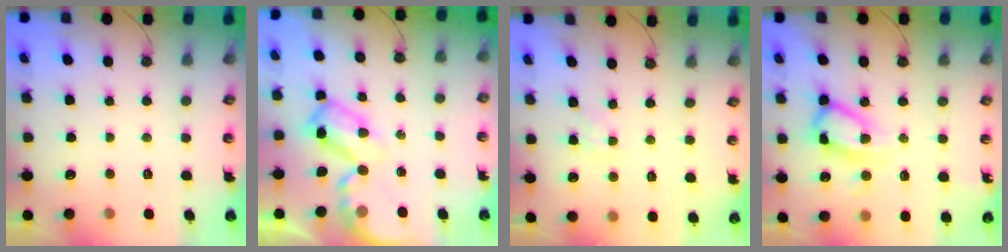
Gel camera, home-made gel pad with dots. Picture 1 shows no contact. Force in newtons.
{"total": 9.5, "press": 9.4, "slide": 0.8}
{"total": 0.9, "press": 0.9, "slide": 0.2}
{"total": 13.0, "press": 12.9, "slide": 1.2}